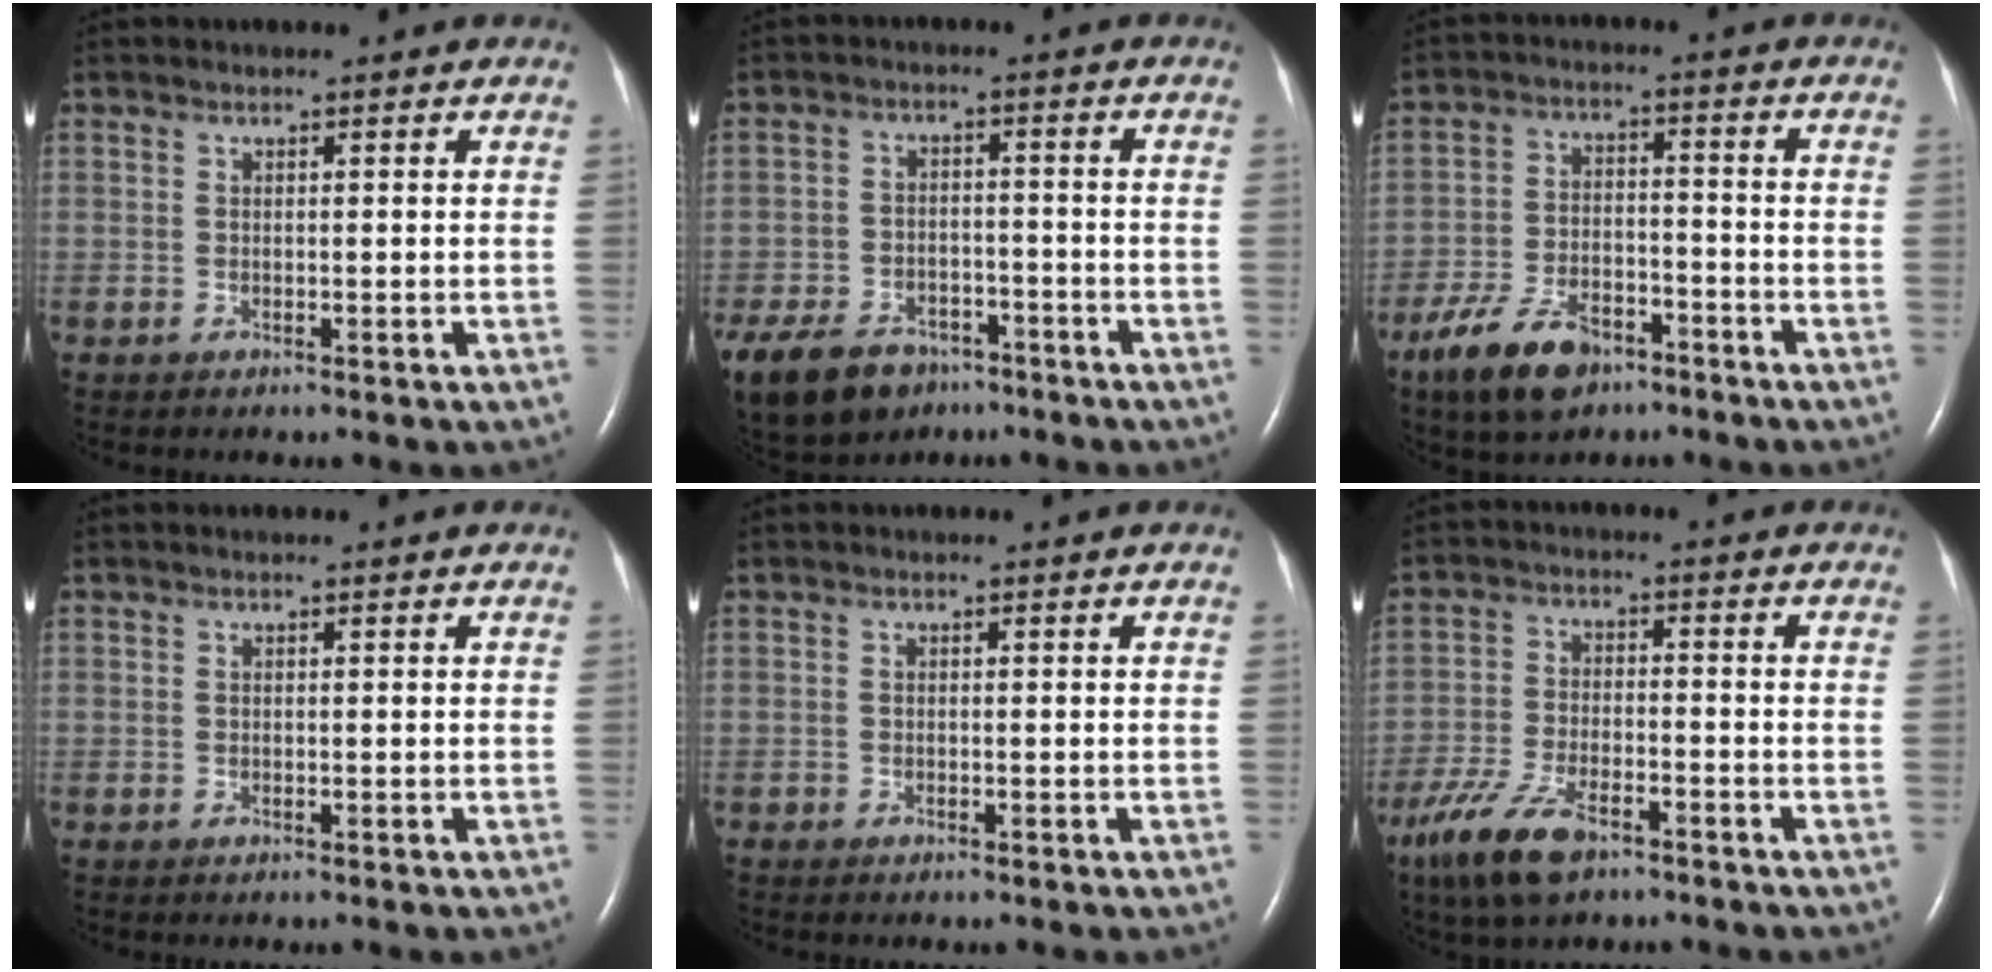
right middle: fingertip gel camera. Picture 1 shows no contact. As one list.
[{"total": 16.5, "force": [-10.8, 10.1, 7.4], "torque": [-0.208, -0.021, -0.164]}, {"total": 9.8, "force": [-6.6, 4.5, 5.7], "torque": [-0.119, -0.007, -0.117]}, {"total": 0.0}, {"total": 0.0}, {"total": 9.1, "force": [-6.1, 3.0, 6.0], "torque": [-0.134, -0.015, -0.112]}]